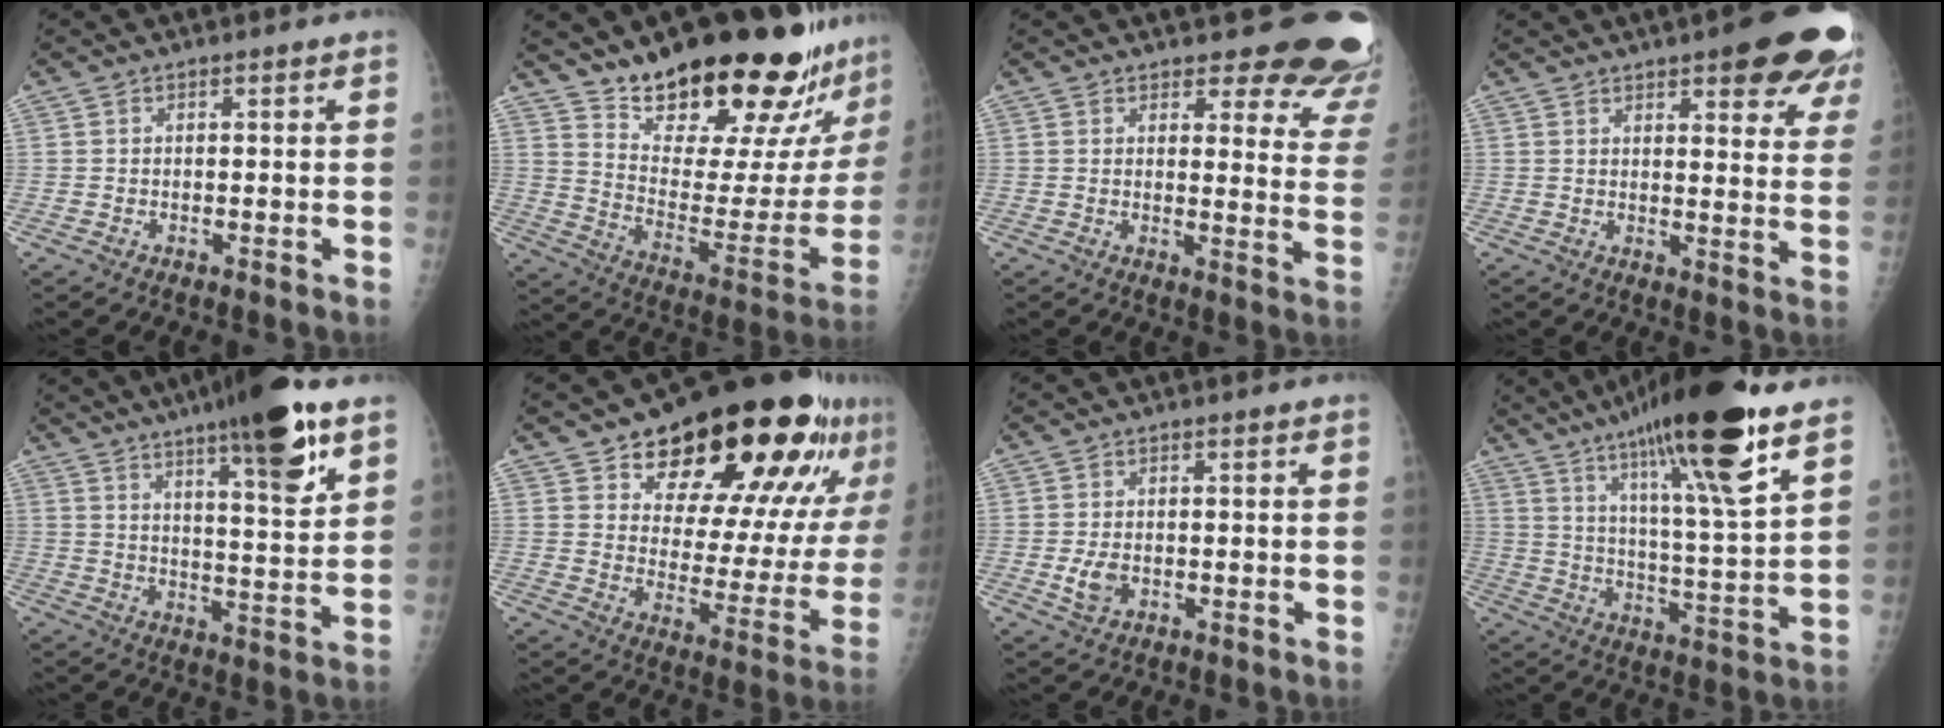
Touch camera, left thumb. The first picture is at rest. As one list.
[{"total": 27.8, "force": [22.6, 7.6, 14.4], "torque": [-0.181, -0.142, 0.320]}, {"total": 16.2, "force": [14.5, 4.6, 5.6], "torque": [-0.013, -0.120, 0.144]}, {"total": 18.1, "force": [10.9, 5.5, 13.4], "torque": [-0.132, -0.036, 0.123]}, {"total": 16.4, "force": [9.8, 3.1, 12.8], "torque": [-0.177, -0.044, 0.148]}, {"total": 27.7, "force": [17.0, 12.3, 18.1], "torque": [-0.224, -0.059, 0.246]}, {"total": 3.3, "force": [-0.6, 2.2, 2.4], "torque": [-0.047, -0.003, -0.007]}, {"total": 22.6, "force": [14.5, 2.5, 17.2], "torque": [-0.273, -0.050, 0.237]}]